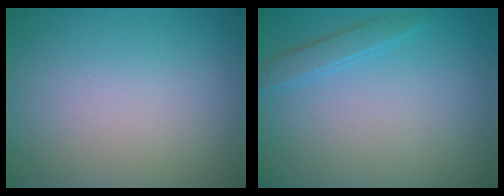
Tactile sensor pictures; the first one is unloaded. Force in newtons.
{"total": 1.6, "press": 1.6, "slide": 0.1}